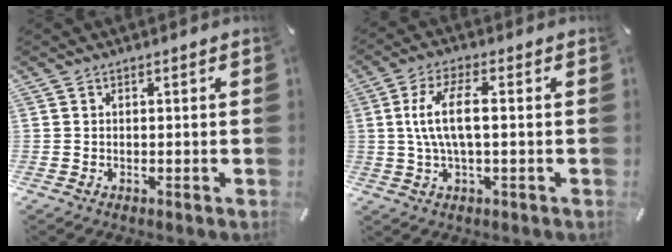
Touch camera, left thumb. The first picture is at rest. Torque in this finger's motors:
{"motor_torque": [1.73, 1.70, 1.46, -0.02, 0.17]}